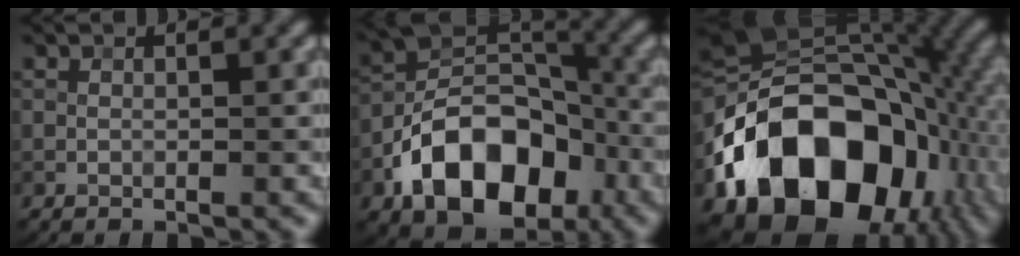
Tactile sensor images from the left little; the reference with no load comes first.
{"total": 12.2, "force": [-5.5, 7.4, 8.0], "torque": [-0.132, 0.001, -0.101]}
{"total": 19.7, "force": [-6.7, 13.8, 12.5], "torque": [-0.215, -0.023, -0.111]}